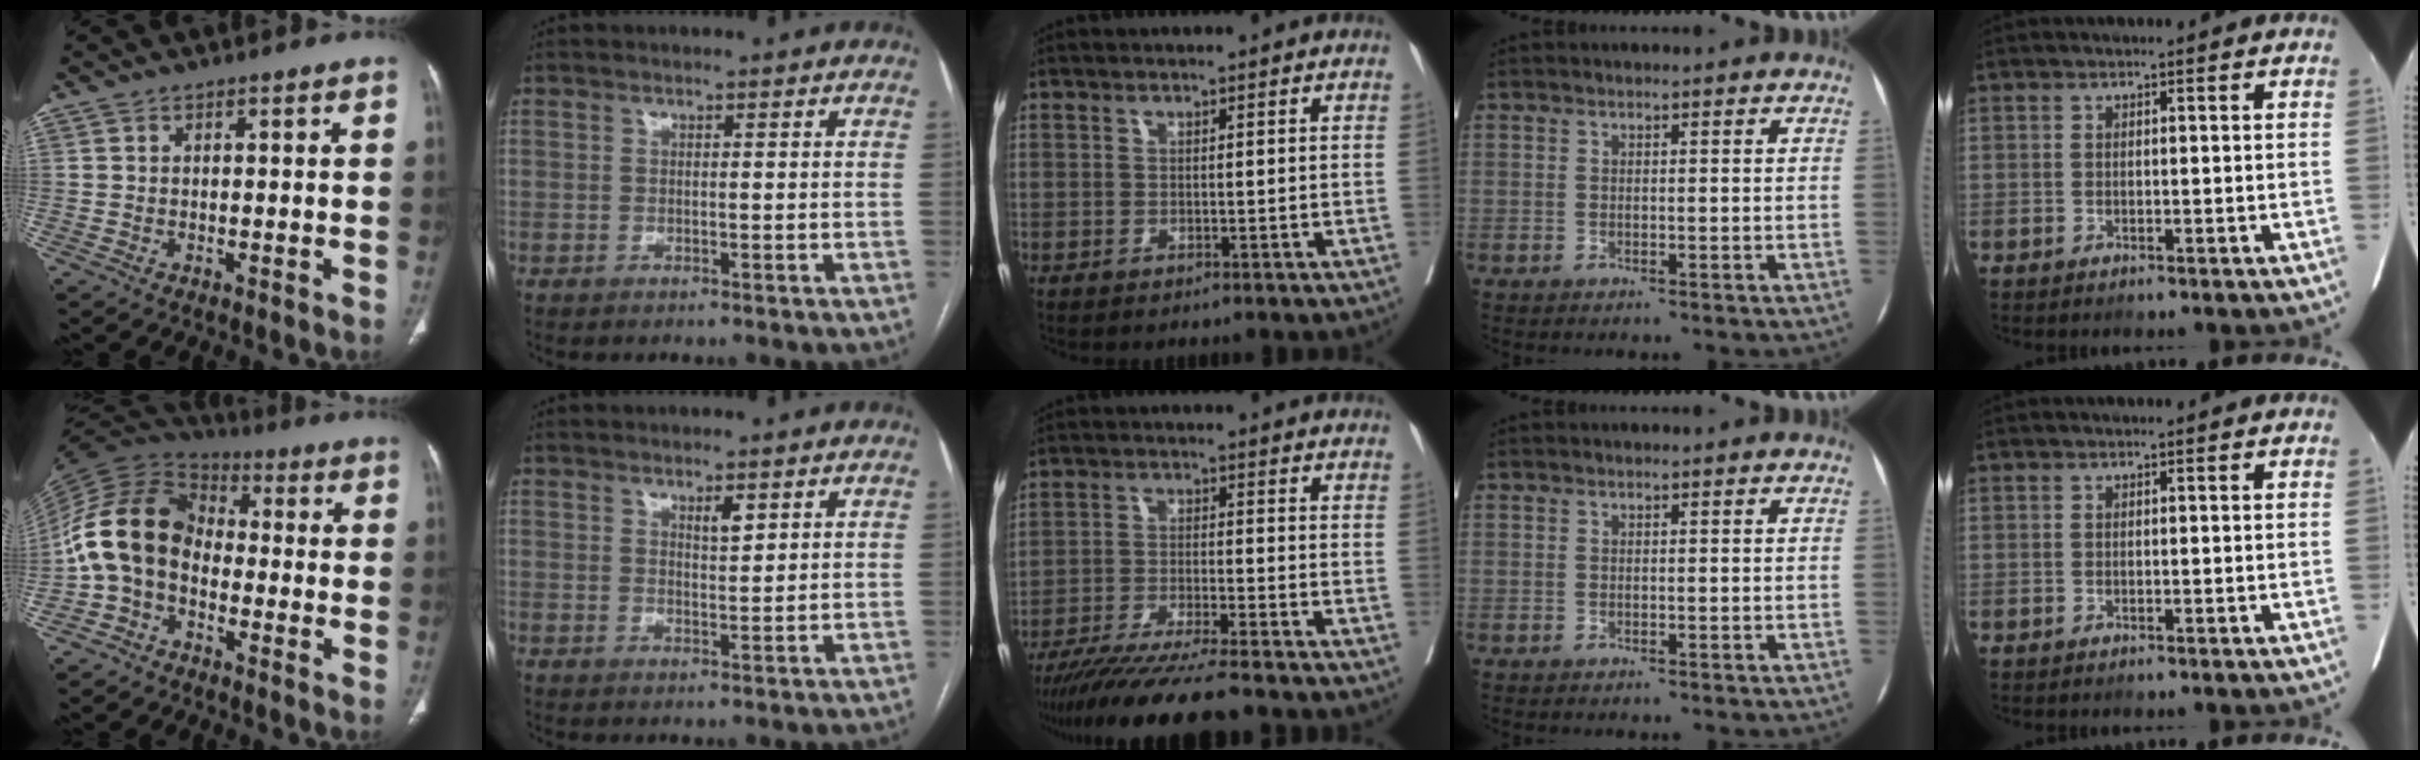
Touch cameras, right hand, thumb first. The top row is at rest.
{"thumb": {"total": 13.5, "force": [-3.0, 9.6, 8.9], "torque": [-0.168, 0.058, -0.074]}, "index": {"total": 2.2, "force": [1.3, 0.6, 1.7], "torque": [-0.029, -0.002, 0.024]}, "middle": {"total": 12.9, "force": [-11.2, -0.3, 6.5], "torque": [-0.090, -0.032, -0.179]}}